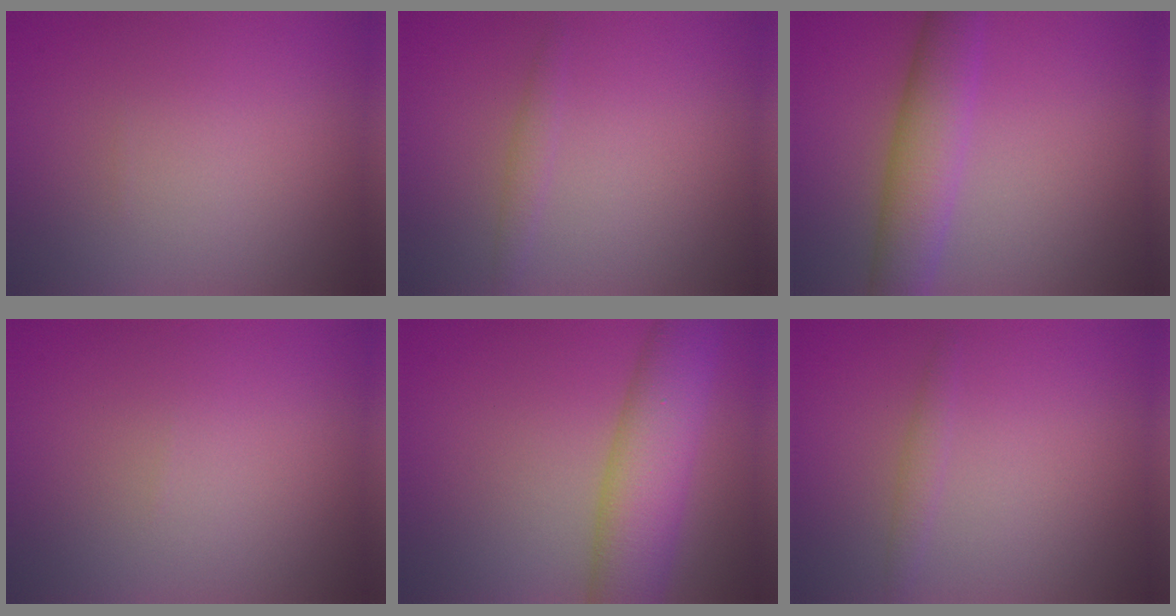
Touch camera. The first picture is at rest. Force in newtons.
{"total": 1.2, "press": 1.2, "slide": 0.1}
{"total": 5.4, "press": 5.4, "slide": 0.1}
{"total": 0.0}
{"total": 8.0, "press": 8.0, "slide": 0.2}
{"total": 1.2, "press": 1.2, "slide": 0.1}